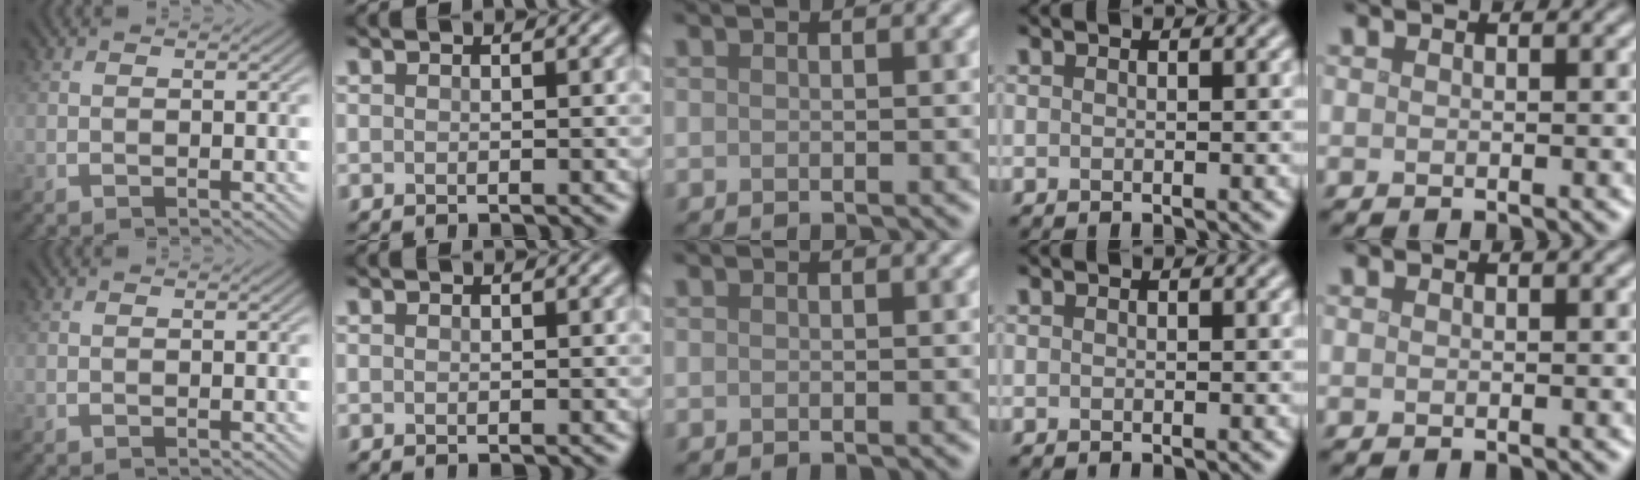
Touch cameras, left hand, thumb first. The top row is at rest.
{}